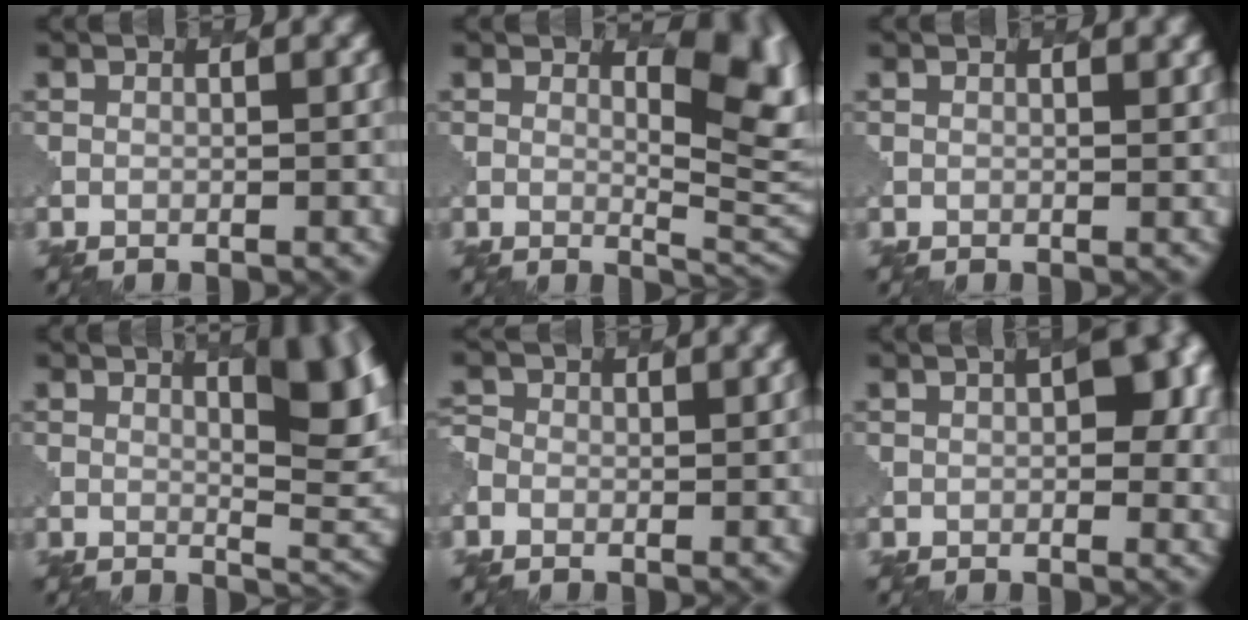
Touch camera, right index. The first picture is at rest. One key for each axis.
{"total": 7.7, "fx": 2.4, "fy": 3.4, "fz": 6.5, "tx": -0.079, "ty": -0.006, "tz": 0.035}
{"total": 0.6, "fx": 0.6, "fy": 0.0, "fz": 0.1, "tx": -0.006, "ty": -0.004, "tz": 0.006}
{"total": 9.1, "fx": 3.3, "fy": 3.0, "fz": 7.9, "tx": -0.076, "ty": 0.008, "tz": 0.044}
{"total": 2.6, "fx": -1.2, "fy": 2.0, "fz": 1.1, "tx": -0.015, "ty": 0.012, "tz": -0.031}
{"total": 4.9, "fx": 1.0, "fy": 2.2, "fz": 4.3, "tx": -0.046, "ty": 0.003, "tz": 0.008}